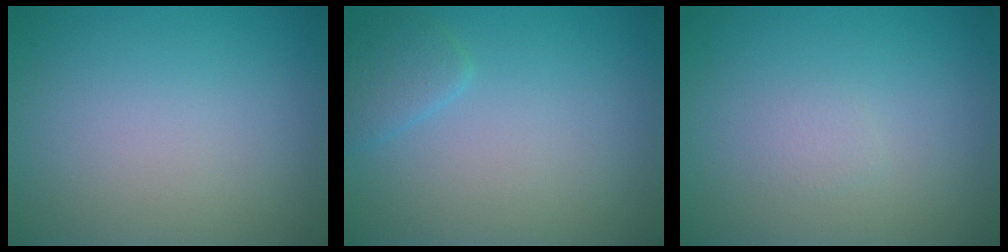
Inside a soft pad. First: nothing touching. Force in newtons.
{"total": 1.6, "press": 1.6, "slide": 0.1}
{"total": 0.7, "press": 0.7, "slide": 0.0}